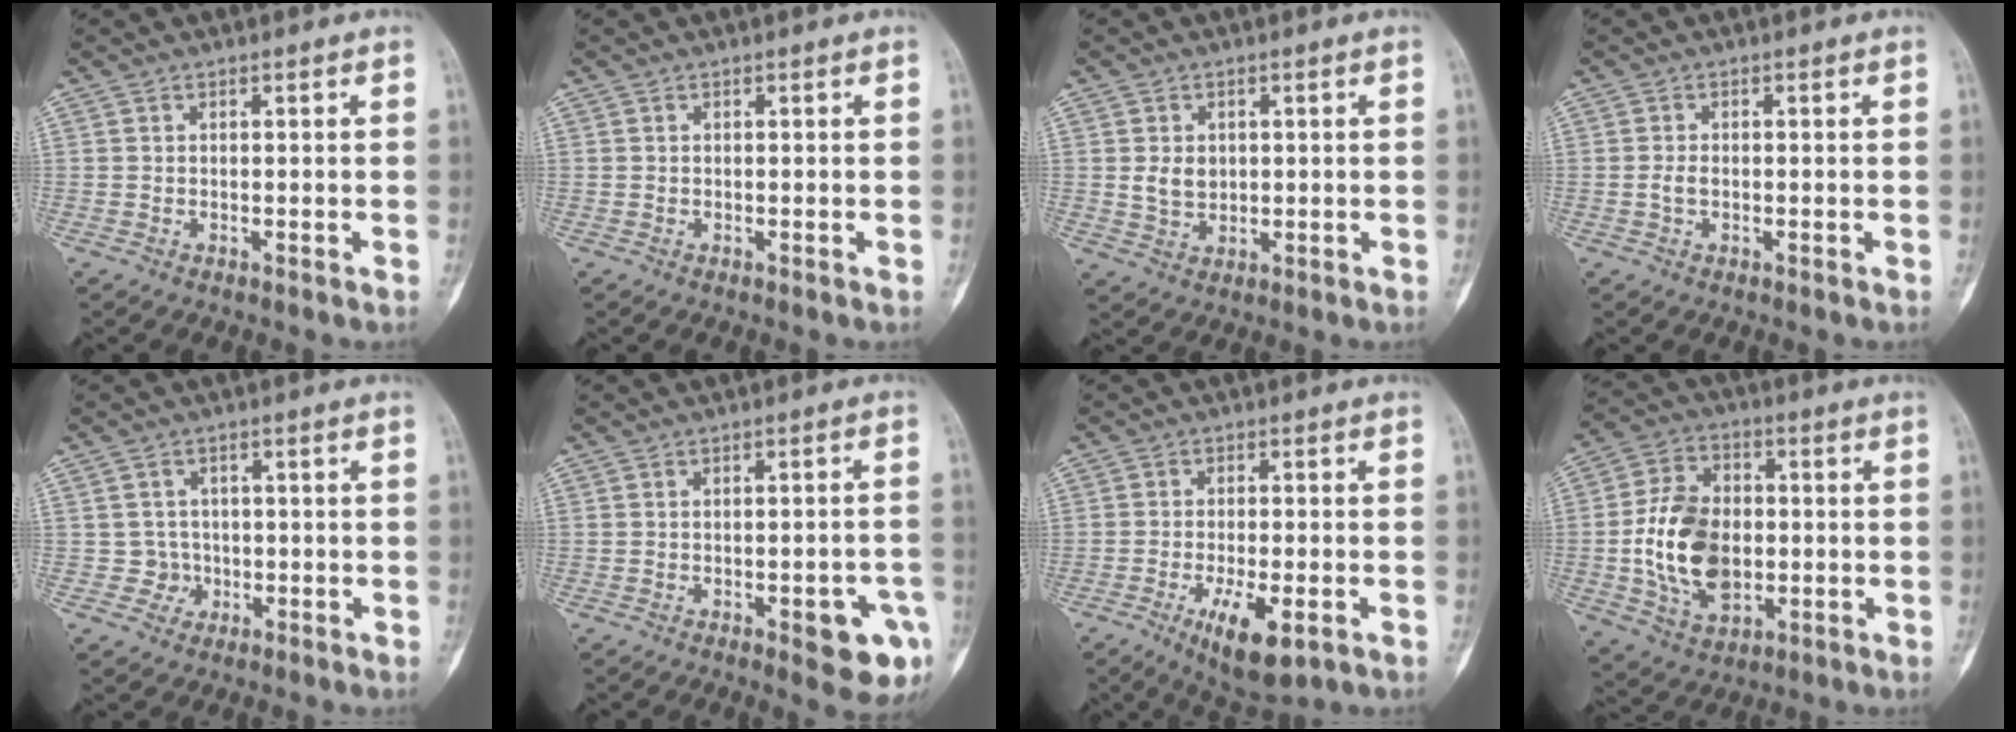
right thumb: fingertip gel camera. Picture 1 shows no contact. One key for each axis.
{"total": 0.0}
{"total": 4.2, "fx": 0.6, "fy": 3.3, "fz": 2.6, "tx": -0.032, "ty": -0.006, "tz": 0.018}
{"total": 1.5, "fx": -0.3, "fy": 0.9, "fz": 1.2, "tx": -0.028, "ty": 0.002, "tz": -0.006}
{"total": 3.1, "fx": -0.5, "fy": 3.0, "fz": -0.2, "tx": 0.031, "ty": 0.012, "tz": -0.012}
{"total": 9.0, "fx": -3.6, "fy": 3.0, "fz": 7.7, "tx": -0.074, "ty": 0.017, "tz": -0.036}
{"total": 9.6, "fx": -4.1, "fy": 3.4, "fz": 8.0, "tx": -0.129, "ty": -0.004, "tz": -0.057}
{"total": 16.0, "fx": -1.4, "fy": 10.9, "fz": 11.6, "tx": -0.192, "ty": 0.009, "tz": -0.017}